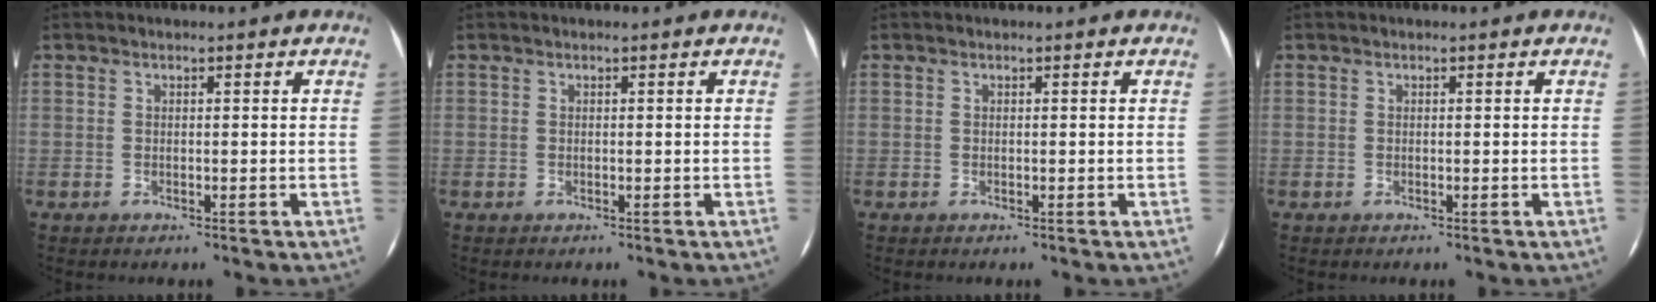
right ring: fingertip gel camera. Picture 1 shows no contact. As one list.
[{"total": 0.0}, {"total": 0.0}, {"total": 0.0}]